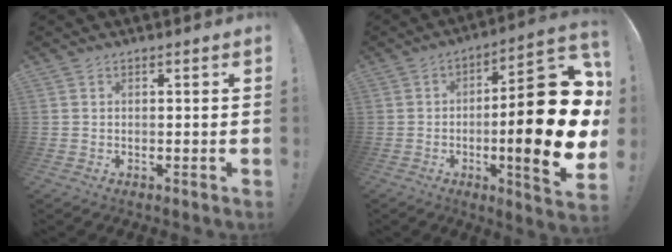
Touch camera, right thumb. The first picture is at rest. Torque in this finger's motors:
{"motor_torque": [0.47, 1.58, 2.38, -0.39, 0.15]}